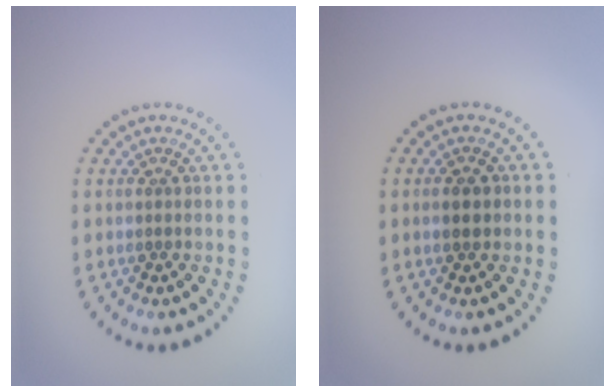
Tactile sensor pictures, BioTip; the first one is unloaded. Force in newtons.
{"total": 2.3, "press": 2.3, "slide": 0.2}